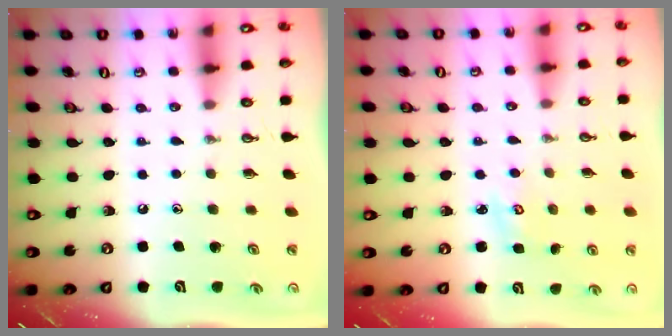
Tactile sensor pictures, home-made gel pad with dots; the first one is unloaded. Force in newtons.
{"total": 2.1, "press": 2.1, "slide": 0.2}